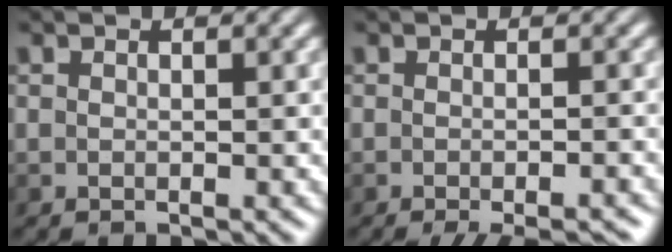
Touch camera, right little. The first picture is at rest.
{"total": 4.5, "force": [-3.0, 1.1, 3.2], "torque": [-0.036, -0.006, -0.036]}